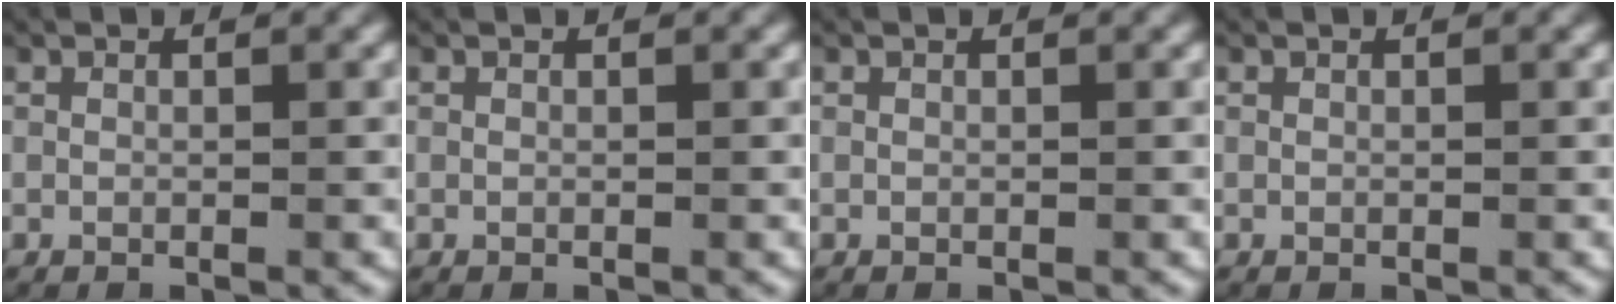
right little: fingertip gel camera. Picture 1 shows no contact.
{"total": 0.0}
{"total": 0.0}
{"total": 0.0}